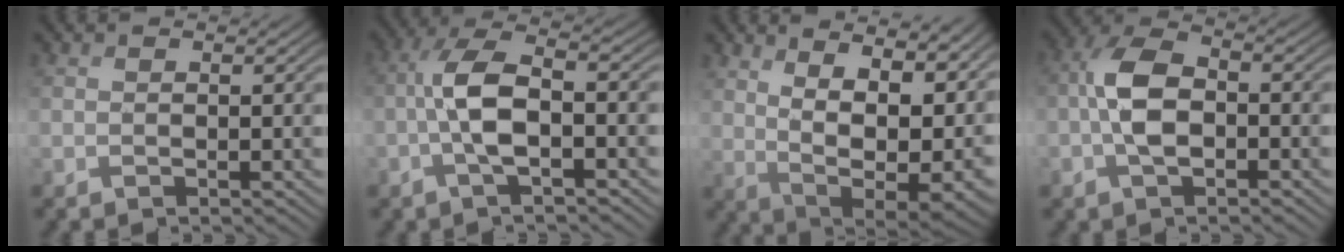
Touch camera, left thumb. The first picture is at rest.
{"total": 7.1, "force": [-1.5, 2.5, 6.5], "torque": [-0.132, 0.015, -0.039]}
{"total": 16.5, "force": [5.6, 9.0, 12.6], "torque": [-0.201, 0.001, 0.106]}
{"total": 6.7, "force": [-1.3, 3.6, 5.5], "torque": [-0.118, 0.012, -0.035]}